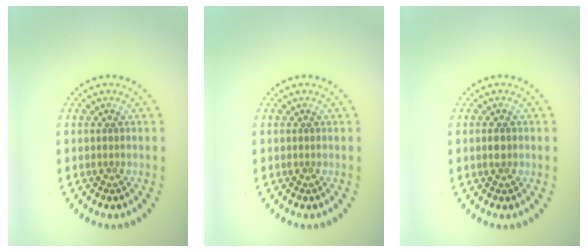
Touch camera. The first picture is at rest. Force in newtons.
{"total": 0.0}
{"total": 1.0, "press": 1.0, "slide": 0.1}